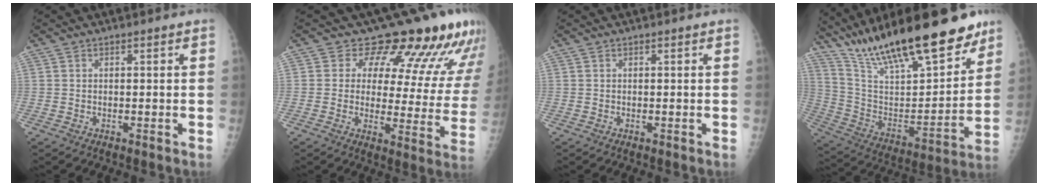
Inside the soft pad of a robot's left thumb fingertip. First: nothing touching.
{"total": 16.6, "force": [12.9, 6.3, 8.4], "torque": [-0.055, -0.084, 0.141]}
{"total": 0.0}
{"total": 29.2, "force": [21.8, 8.4, 17.5], "torque": [-0.261, -0.072, 0.365]}